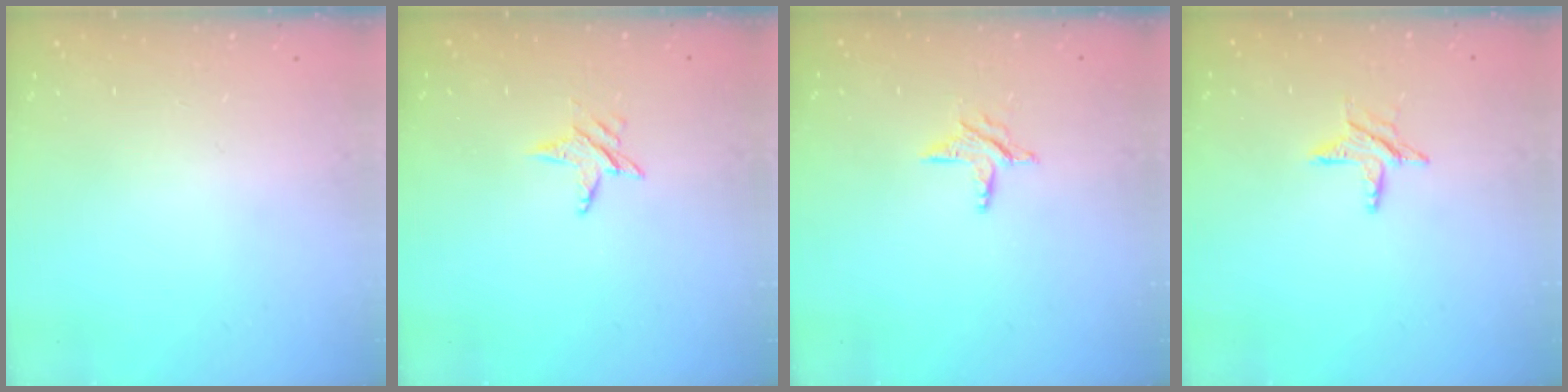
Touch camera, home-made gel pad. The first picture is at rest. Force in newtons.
{"total": 4.4, "press": 4.3, "slide": 0.5}
{"total": 6.5, "press": 6.5, "slide": 0.2}
{"total": 6.7, "press": 6.7, "slide": 0.5}